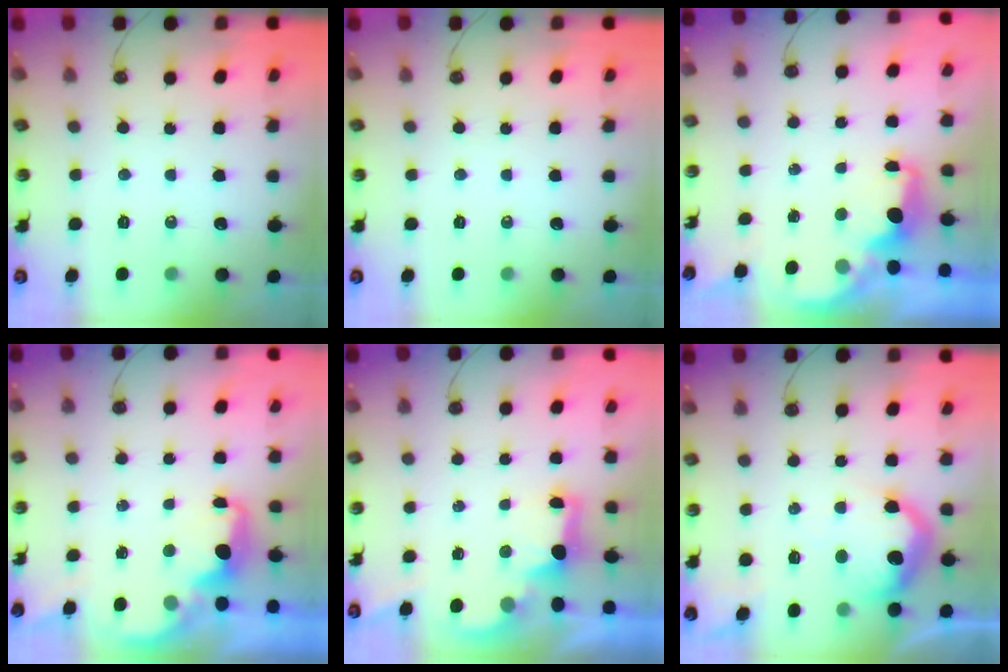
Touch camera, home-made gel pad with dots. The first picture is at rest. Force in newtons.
{"total": 0.0}
{"total": 2.8, "press": 2.7, "slide": 0.9}
{"total": 2.2, "press": 2.0, "slide": 0.8}
{"total": 2.3, "press": 2.1, "slide": 0.8}
{"total": 15.4, "press": 15.3, "slide": 1.1}